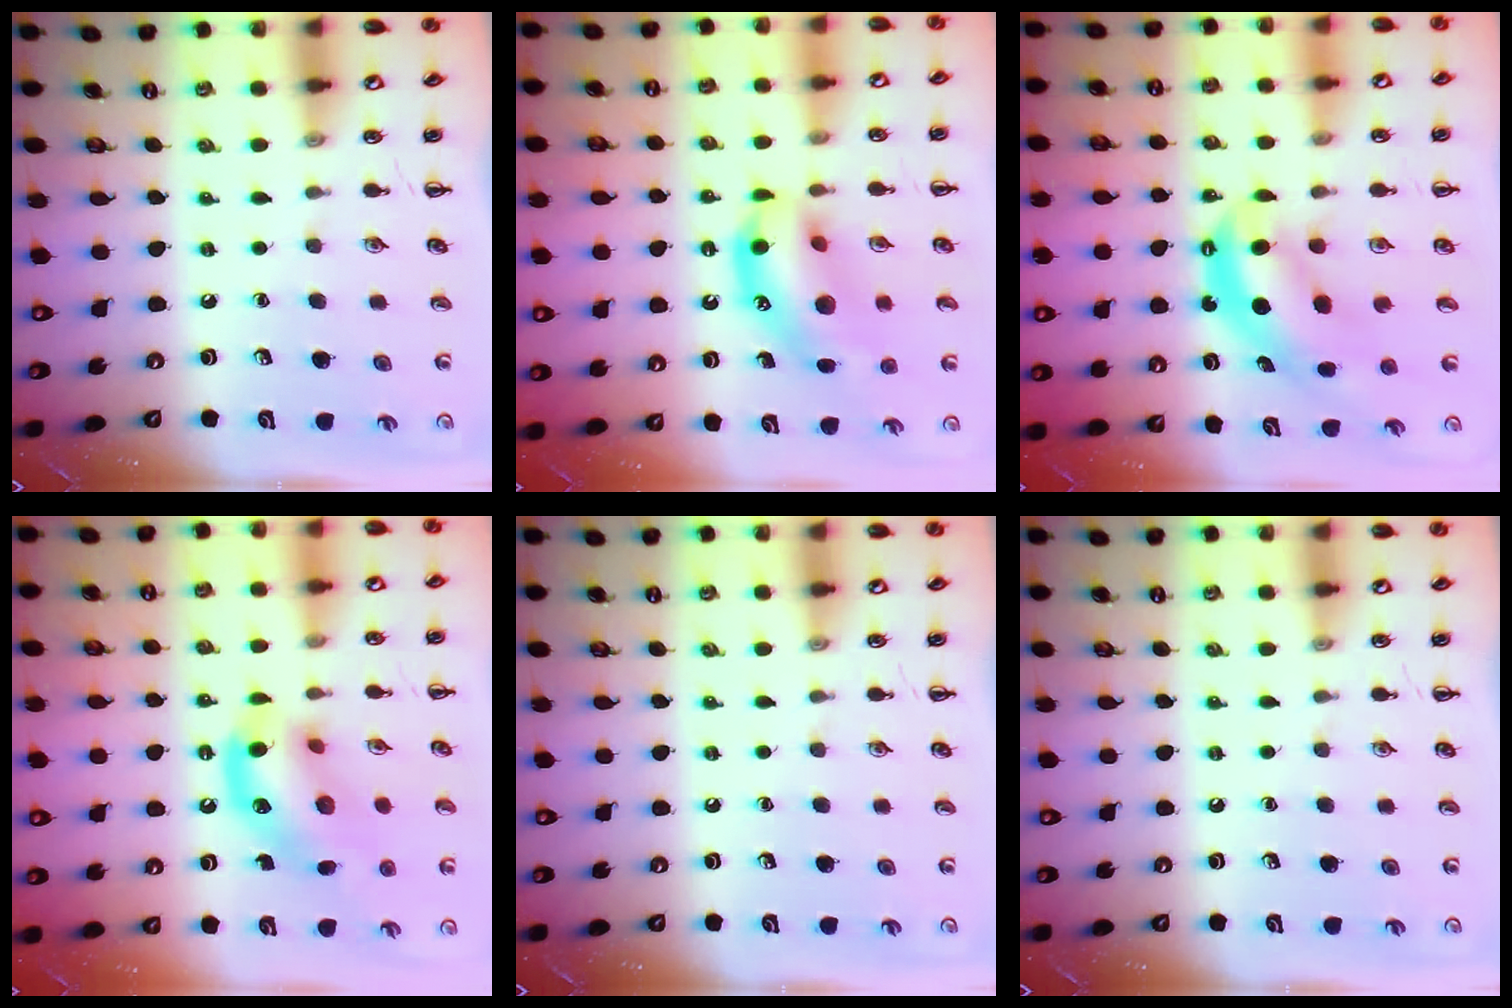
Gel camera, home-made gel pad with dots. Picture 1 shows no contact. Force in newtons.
{"total": 14.1, "press": 13.7, "slide": 3.2}
{"total": 7.7, "press": 7.6, "slide": 1.5}
{"total": 13.9, "press": 13.7, "slide": 2.5}
{"total": 0.0}
{"total": 0.0}